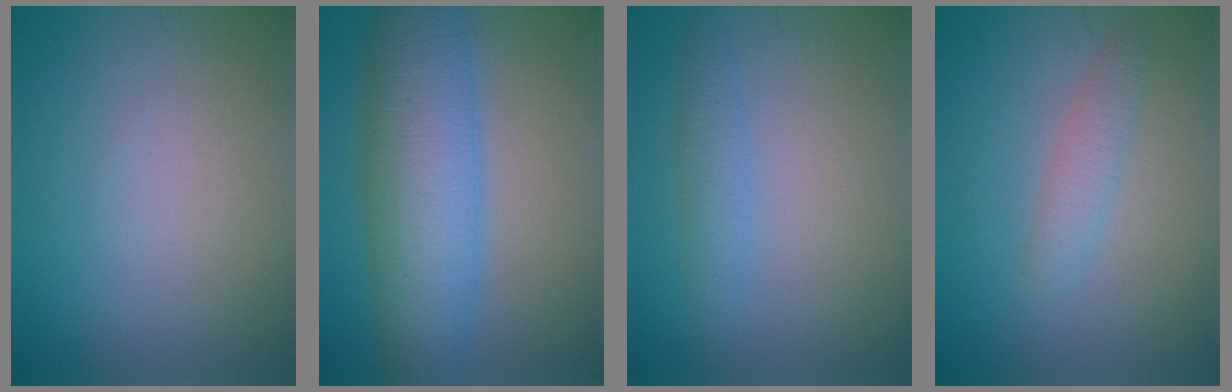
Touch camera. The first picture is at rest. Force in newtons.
{"total": 9.5, "press": 9.5, "slide": 0.0}
{"total": 2.0, "press": 2.0, "slide": 0.1}
{"total": 1.9, "press": 1.9, "slide": 0.1}